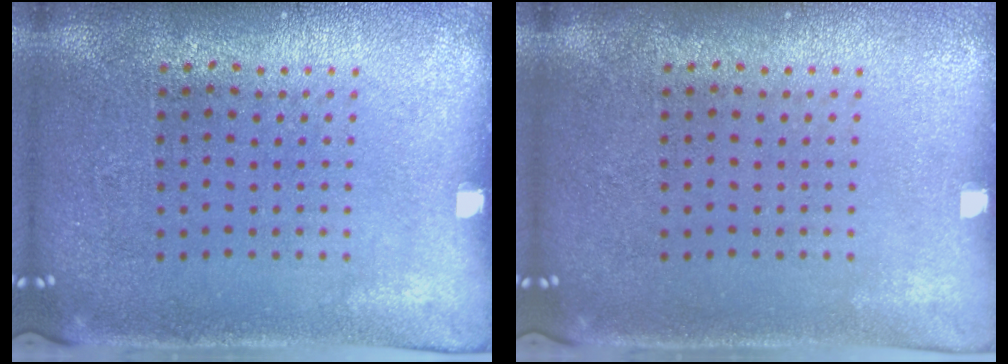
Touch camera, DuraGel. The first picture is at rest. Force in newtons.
{"total": 0.0}